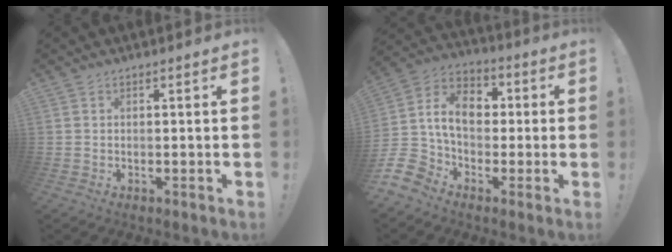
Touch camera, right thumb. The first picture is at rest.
{"total": 14.3, "force": [-0.1, 11.3, 8.7], "torque": [-0.166, 0.013, 0.004]}